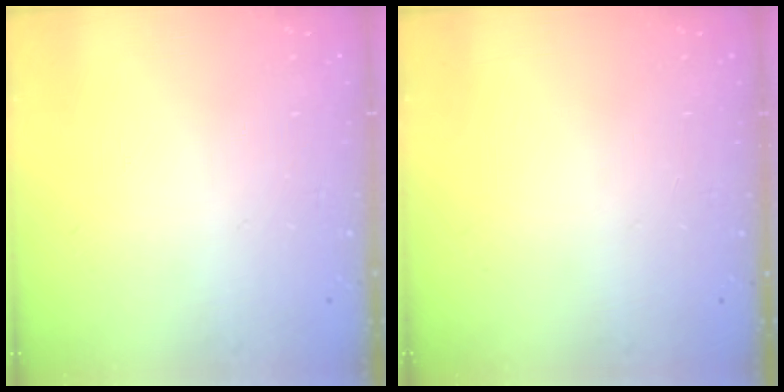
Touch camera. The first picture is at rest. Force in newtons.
{"total": 0.0}